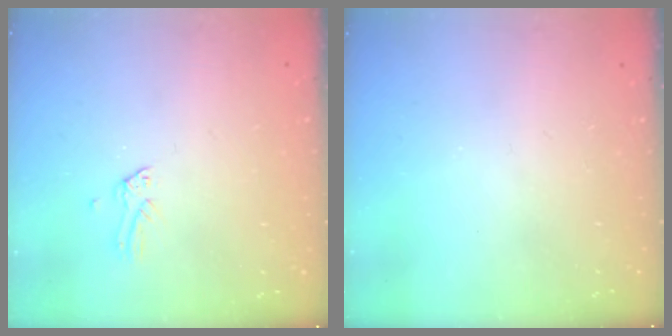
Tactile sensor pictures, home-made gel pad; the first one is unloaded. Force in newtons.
{"total": 0.0}